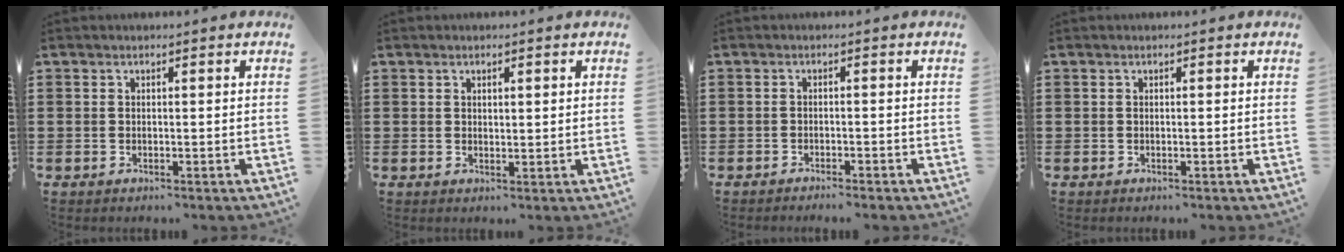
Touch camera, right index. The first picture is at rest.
{"total": 0.9, "force": [0.6, 0.3, 0.5], "torque": [-0.010, 0.004, 0.011]}
{"total": 1.2, "force": [-1.2, 0.0, 0.1], "torque": [-0.004, 0.002, -0.024]}
{"total": 0.0}